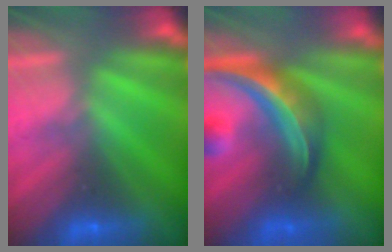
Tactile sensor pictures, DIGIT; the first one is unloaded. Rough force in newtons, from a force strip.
{"total": 9.4}